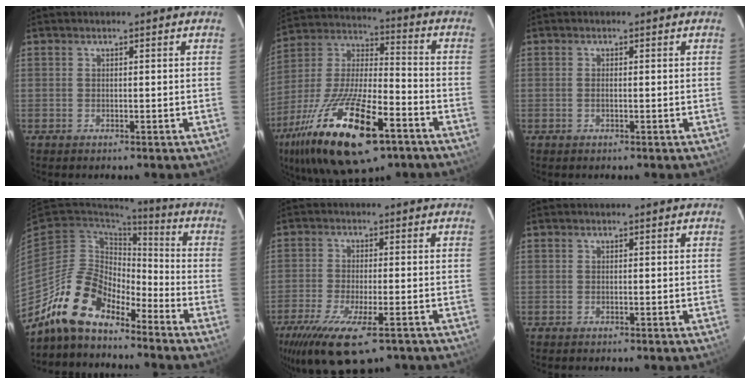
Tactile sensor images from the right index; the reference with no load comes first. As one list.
[{"total": 25.9, "force": [-14.0, 9.4, 19.6], "torque": [-0.381, -0.035, -0.241]}, {"total": 0.7, "force": [-0.2, 0.1, 0.7], "torque": [-0.015, -0.001, -0.004]}, {"total": 13.8, "force": [-11.3, 5.9, 5.4], "torque": [-0.110, 0.017, -0.216]}, {"total": 13.9, "force": [-9.0, 4.0, 9.8], "torque": [-0.209, -0.049, -0.154]}, {"total": 0.0}]